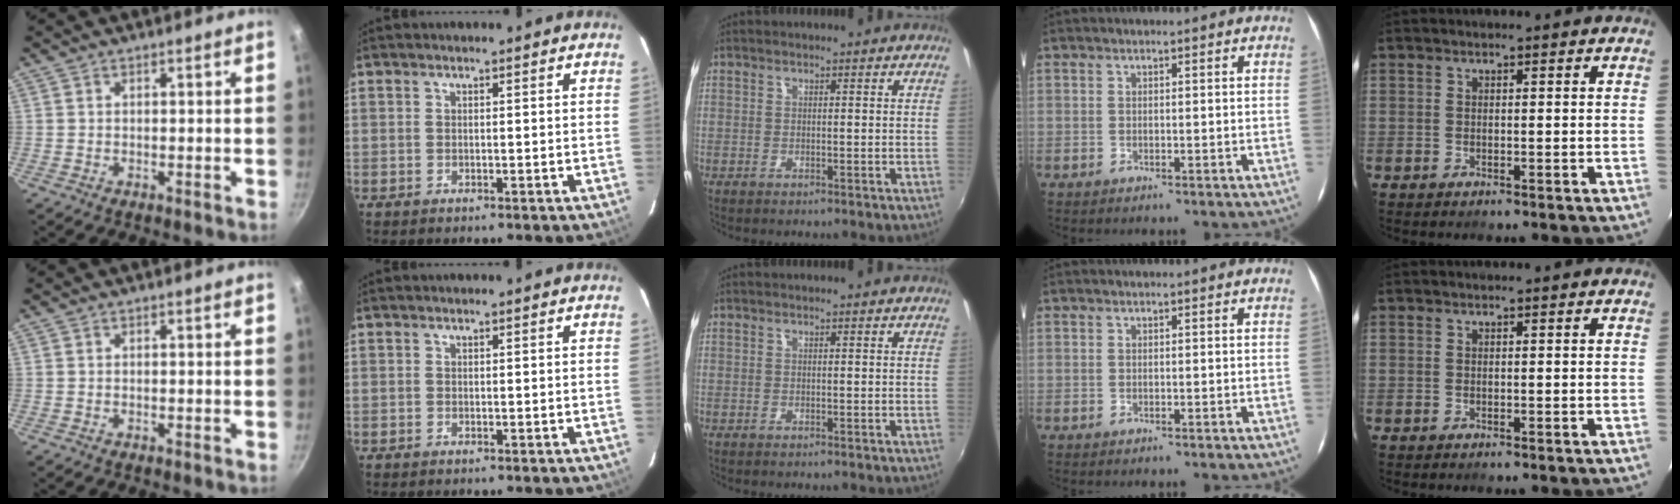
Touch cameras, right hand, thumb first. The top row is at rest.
{}